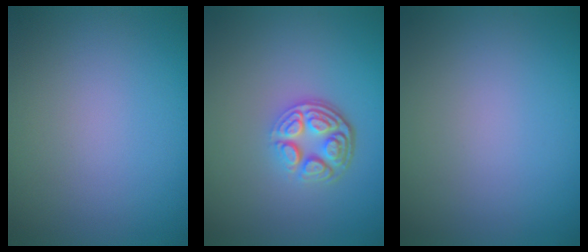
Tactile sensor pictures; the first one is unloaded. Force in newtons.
{"total": 4.7, "press": 3.3, "slide": 3.3}
{"total": 0.0}